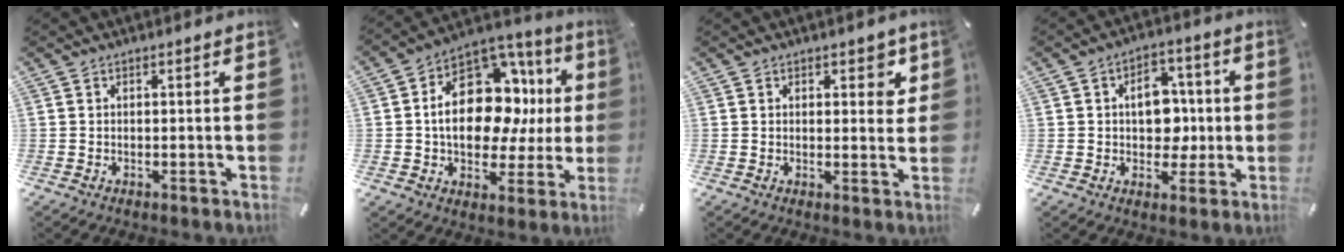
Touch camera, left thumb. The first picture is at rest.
{"total": 20.9, "force": [2.9, 13.7, 15.5], "torque": [-0.249, -0.016, 0.053]}
{"total": 4.0, "force": [2.1, 2.5, 2.4], "torque": [-0.010, -0.010, 0.029]}
{"total": 10.5, "force": [0.5, 8.0, 6.7], "torque": [-0.078, 0.006, 0.006]}